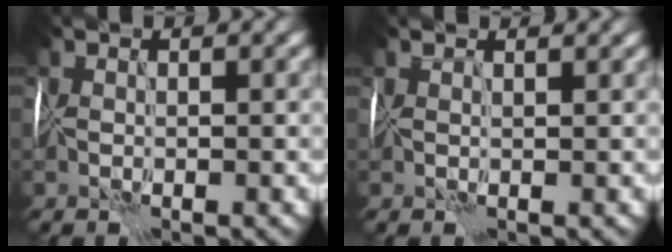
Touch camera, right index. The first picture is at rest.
{"total": 2.2, "force": [1.8, 0.7, 1.0], "torque": [-0.010, 0.014, 0.011]}